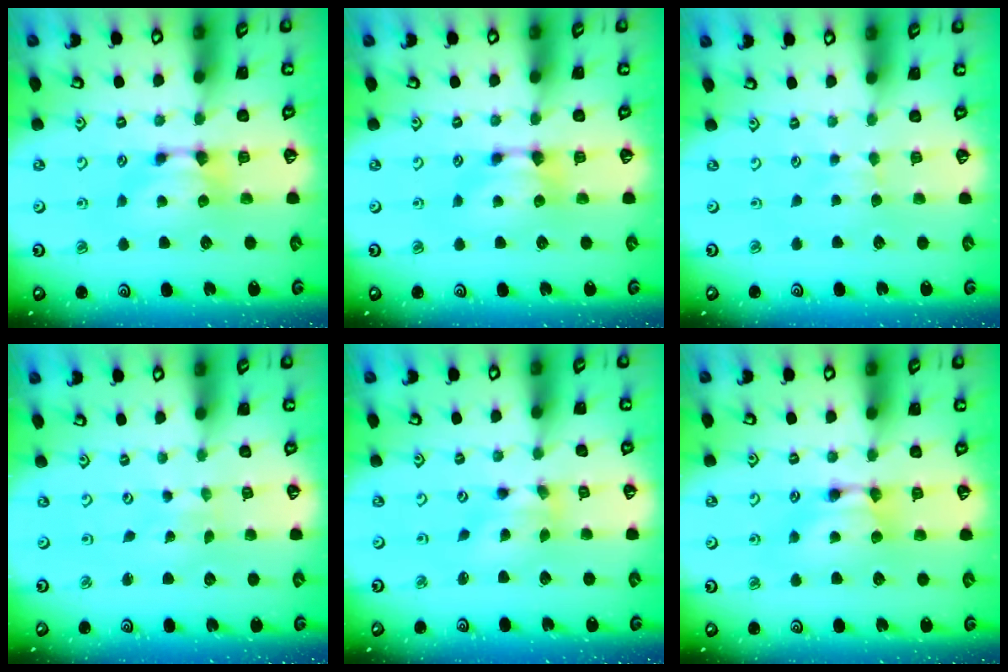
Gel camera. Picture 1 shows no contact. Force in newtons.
{"total": 0.0}
{"total": 2.1, "press": 2.1, "slide": 0.4}
{"total": 6.3, "press": 6.3, "slide": 0.3}
{"total": 1.9, "press": 1.3, "slide": 1.3}
{"total": 1.7, "press": 1.6, "slide": 0.2}